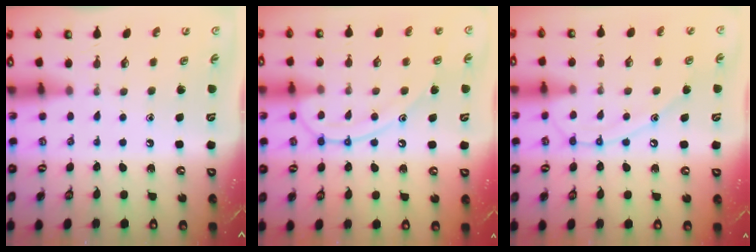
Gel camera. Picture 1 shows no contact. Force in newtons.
{"total": 14.6, "press": 14.6, "slide": 1.3}
{"total": 11.2, "press": 11.1, "slide": 1.1}